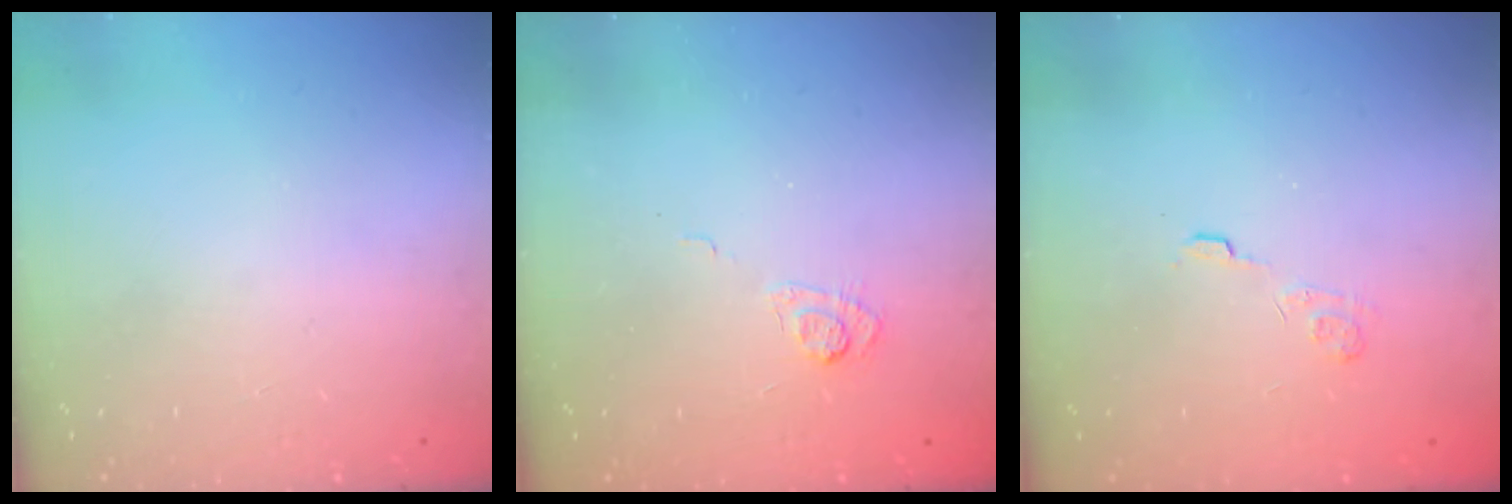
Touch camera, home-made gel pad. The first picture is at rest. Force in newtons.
{"total": 3.6, "press": 3.1, "slide": 1.7}
{"total": 2.8, "press": 2.4, "slide": 1.5}